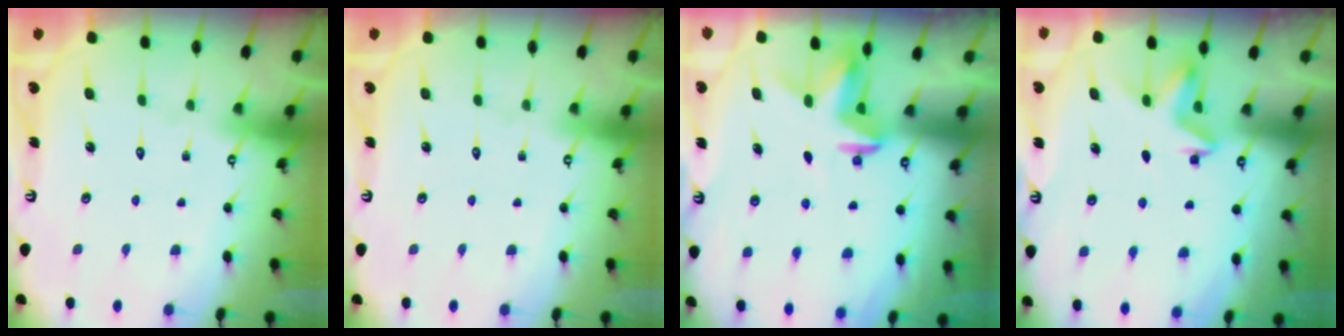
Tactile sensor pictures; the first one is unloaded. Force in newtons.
{"total": 0.0}
{"total": 3.3, "press": 3.3, "slide": 0.2}
{"total": 3.9, "press": 3.8, "slide": 1.0}